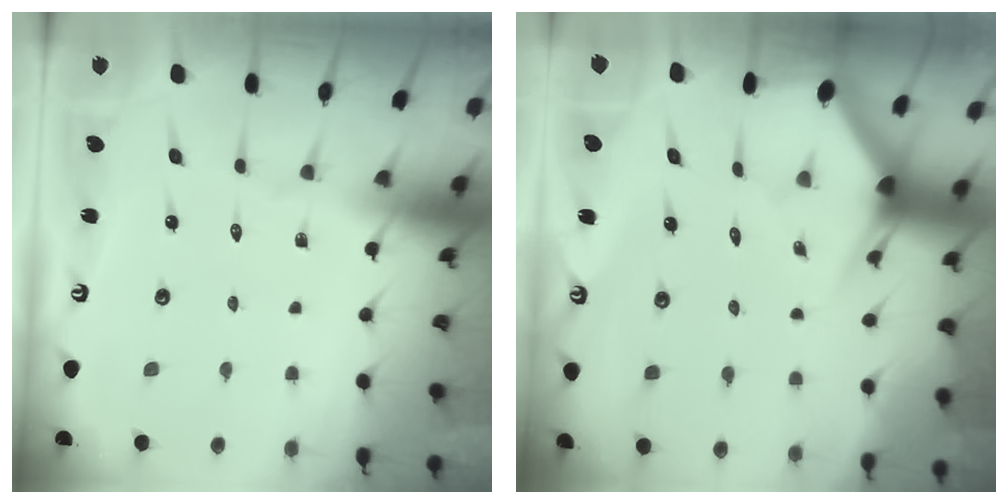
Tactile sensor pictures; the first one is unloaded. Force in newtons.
{"total": 2.6, "press": 2.6, "slide": 0.0}